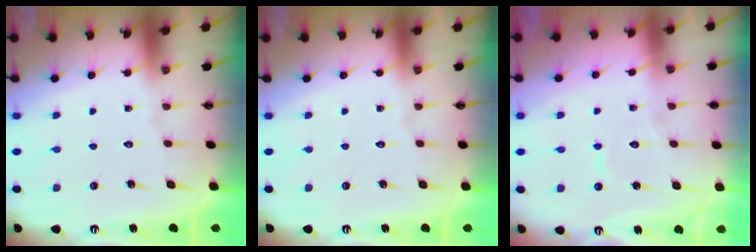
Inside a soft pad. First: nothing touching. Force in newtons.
{"total": 0.0}
{"total": 5.1, "press": 5.1, "slide": 0.4}